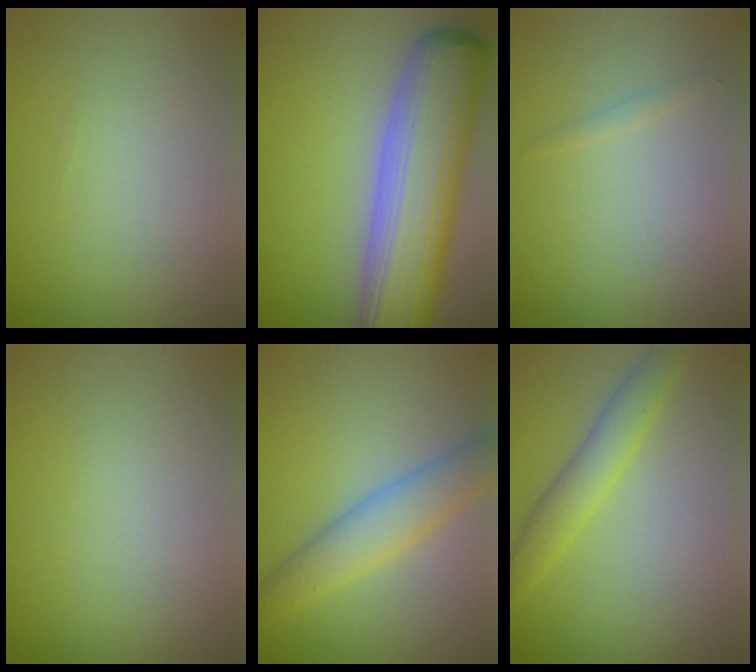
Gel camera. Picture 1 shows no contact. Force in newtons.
{"total": 11.1, "press": 11.1, "slide": 0.8}
{"total": 0.5, "press": 0.5, "slide": 0.1}
{"total": 0.0}
{"total": 4.1, "press": 4.1, "slide": 0.2}
{"total": 2.9, "press": 2.9, "slide": 0.0}